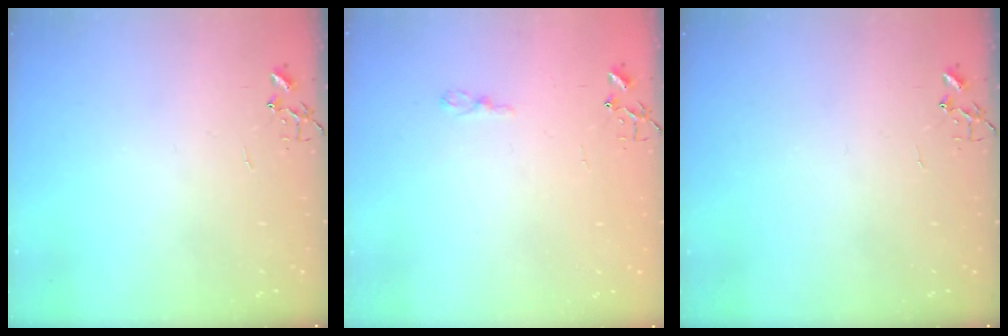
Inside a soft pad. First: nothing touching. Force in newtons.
{"total": 3.8, "press": 3.8, "slide": 0.4}
{"total": 0.0}